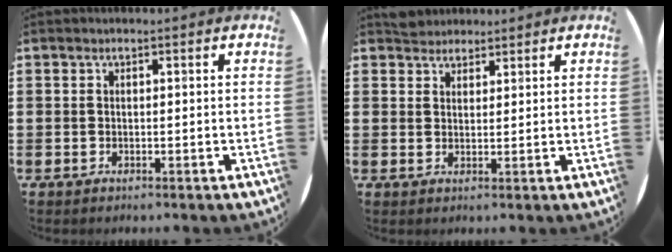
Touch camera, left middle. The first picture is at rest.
{"total": 2.5, "force": [2.3, 0.8, -0.1], "torque": [0.004, 0.001, 0.045]}